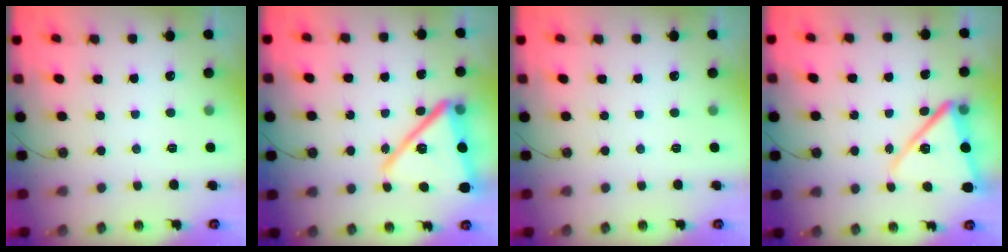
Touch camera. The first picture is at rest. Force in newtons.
{"total": 19.7, "press": 19.5, "slide": 3.0}
{"total": 0.0}
{"total": 13.5, "press": 13.5, "slide": 0.8}